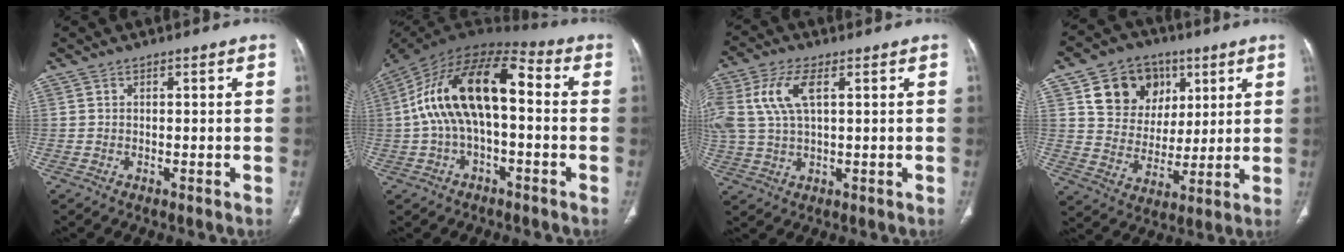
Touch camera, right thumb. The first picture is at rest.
{"total": 18.3, "force": [0.5, 8.9, 16.0], "torque": [-0.293, 0.054, -0.001]}
{"total": 10.4, "force": [3.0, 4.8, 8.7], "torque": [-0.211, 0.012, 0.064]}
{"total": 14.8, "force": [6.3, 12.0, 5.8], "torque": [-0.056, -0.013, 0.115]}